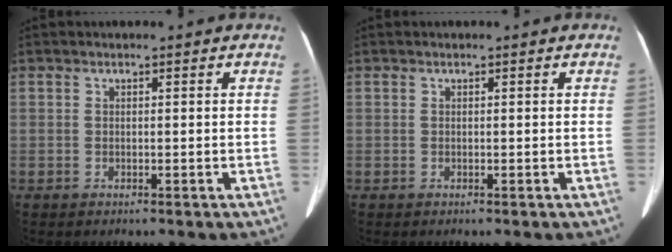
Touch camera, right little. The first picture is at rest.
{"total": 0.0}